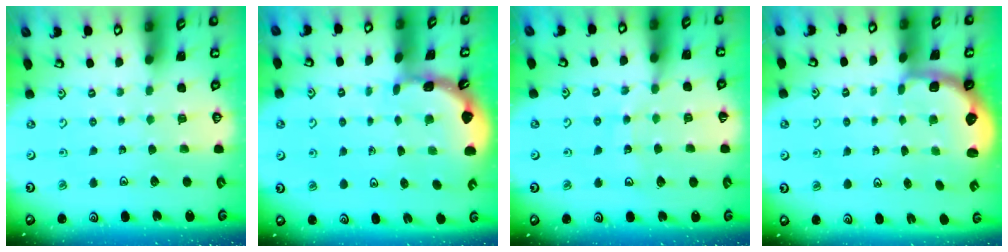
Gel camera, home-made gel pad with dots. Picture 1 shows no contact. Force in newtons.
{"total": 1.6, "press": 1.6, "slide": 0.1}
{"total": 9.5, "press": 9.4, "slide": 1.2}
{"total": 2.5, "press": 1.9, "slide": 1.7}